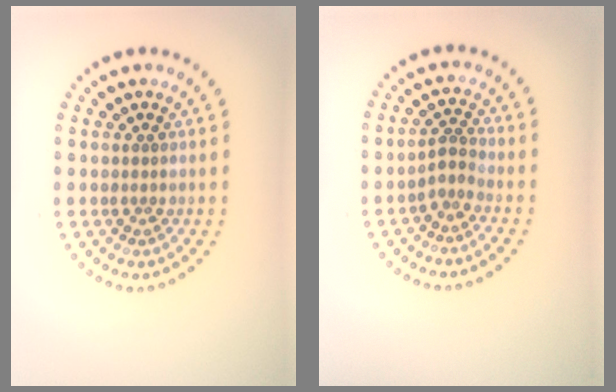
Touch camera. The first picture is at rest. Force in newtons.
{"total": 1.7, "press": 1.1, "slide": 1.3}